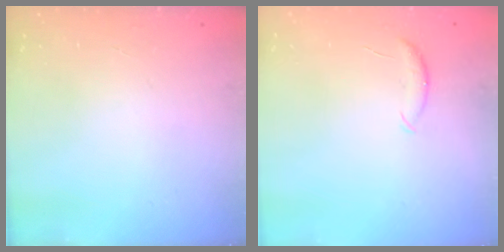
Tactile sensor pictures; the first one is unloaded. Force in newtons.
{"total": 5.8, "press": 5.8, "slide": 0.5}